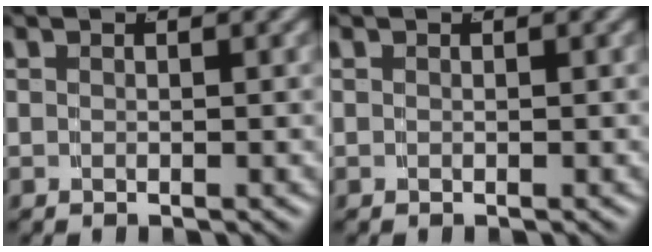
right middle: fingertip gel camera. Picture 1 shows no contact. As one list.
[{"total": 0.0}]